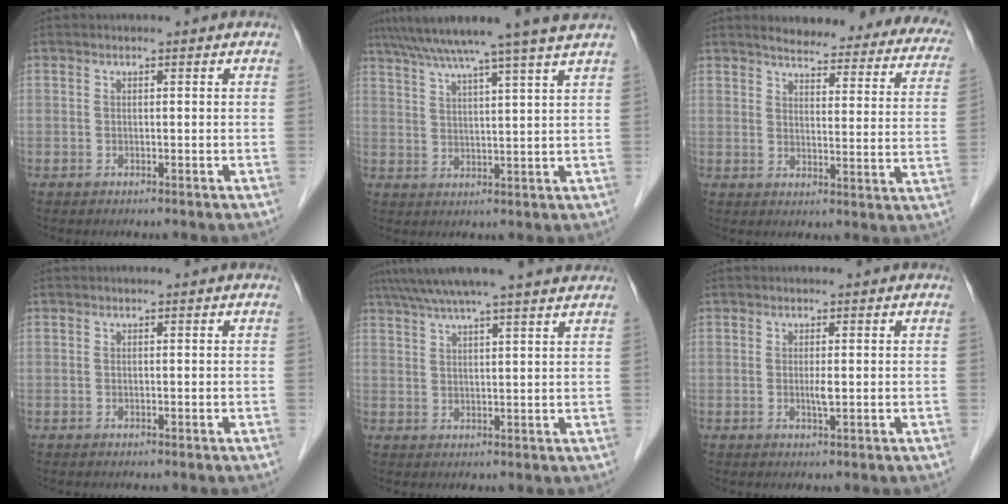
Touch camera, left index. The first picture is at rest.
{"total": 14.5, "force": [12.2, -2.1, 7.6], "torque": [-0.127, 0.001, 0.169]}
{"total": 23.9, "force": [21.5, 5.2, 9.0], "torque": [-0.093, -0.046, 0.234]}
{"total": 0.0}
{"total": 13.8, "force": [11.7, -0.3, 7.2], "torque": [-0.124, 0.039, 0.159]}
{"total": 1.3, "force": [0.1, 0.0, 1.3], "torque": [-0.028, -0.003, 0.004]}